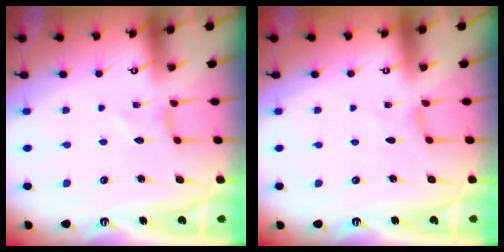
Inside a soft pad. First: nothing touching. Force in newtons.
{"total": 0.0}